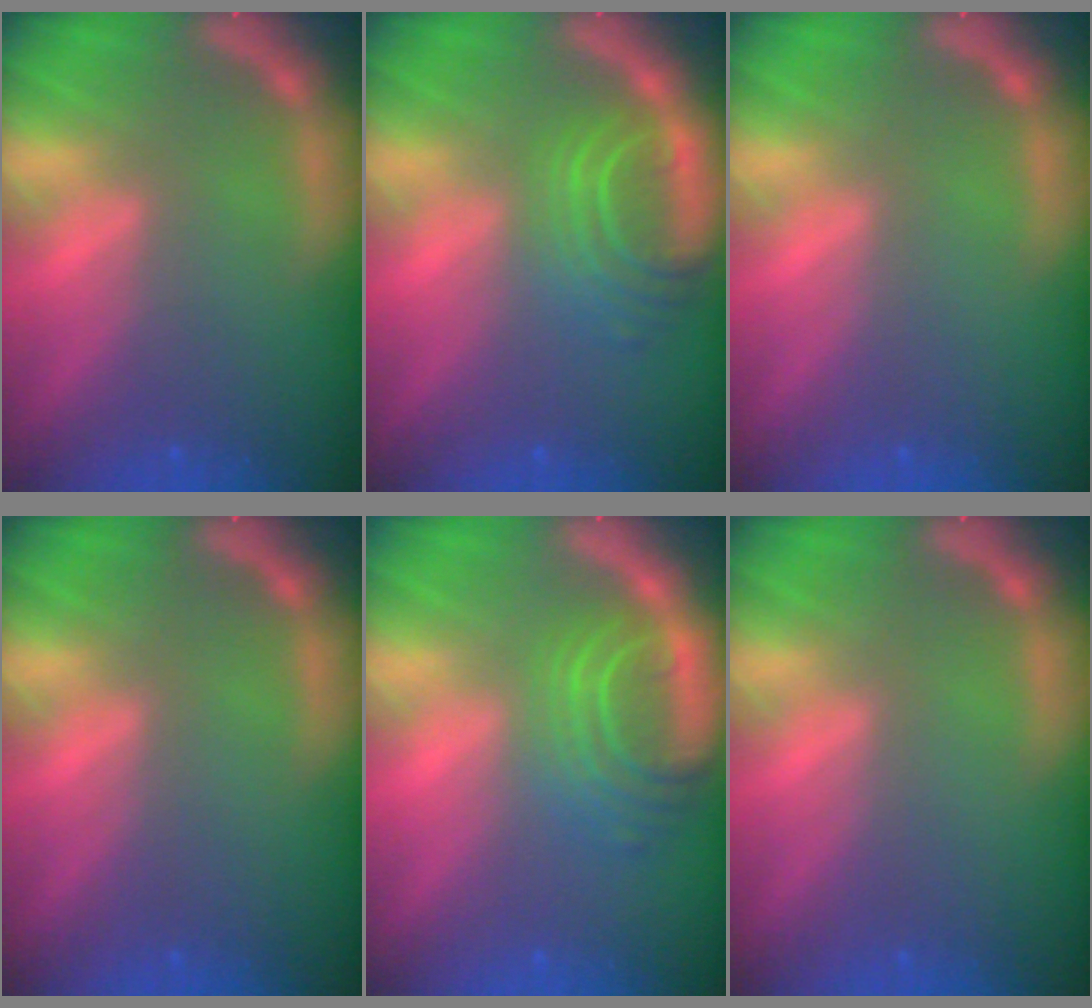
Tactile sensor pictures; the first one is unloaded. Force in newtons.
{"total": 5.5}
{"total": 0.0}
{"total": 0.0}
{"total": 6.1}
{"total": 0.0}